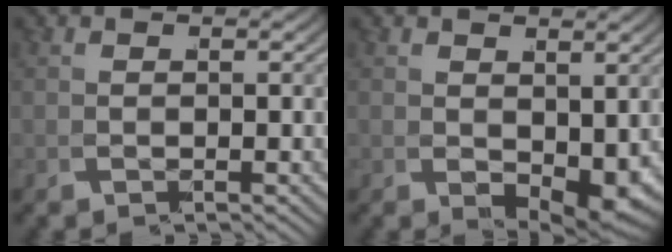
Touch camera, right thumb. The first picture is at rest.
{"total": 2.7, "force": [0.2, 1.2, 2.4], "torque": [-0.039, -0.014, 0.015]}